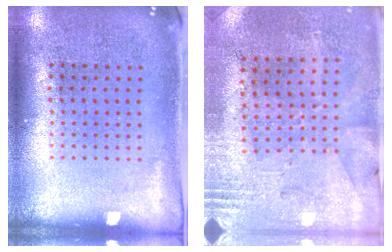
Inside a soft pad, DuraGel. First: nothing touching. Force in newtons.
{"total": 2.7, "press": 2.3, "slide": 1.5}